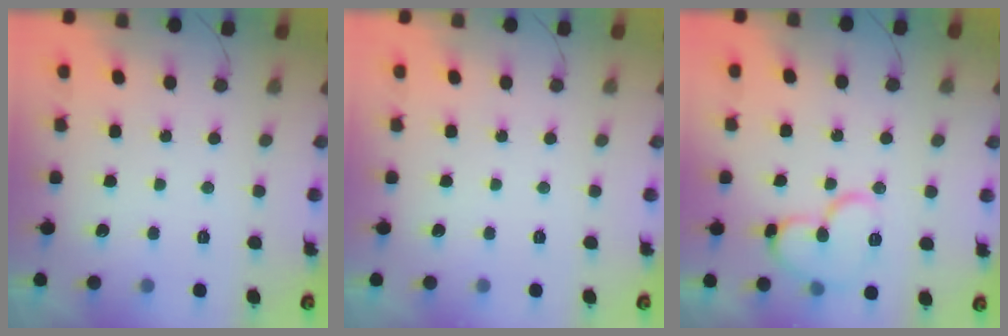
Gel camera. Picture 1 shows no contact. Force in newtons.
{"total": 0.0}
{"total": 12.3, "press": 12.1, "slide": 1.9}